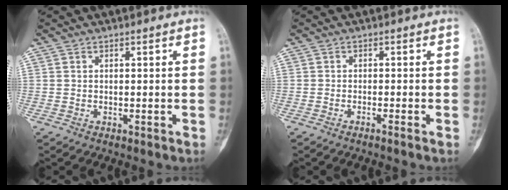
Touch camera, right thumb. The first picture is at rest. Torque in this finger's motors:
{"motor_torque": [0.01, 0.02, 0.06, 0.09, -0.01]}